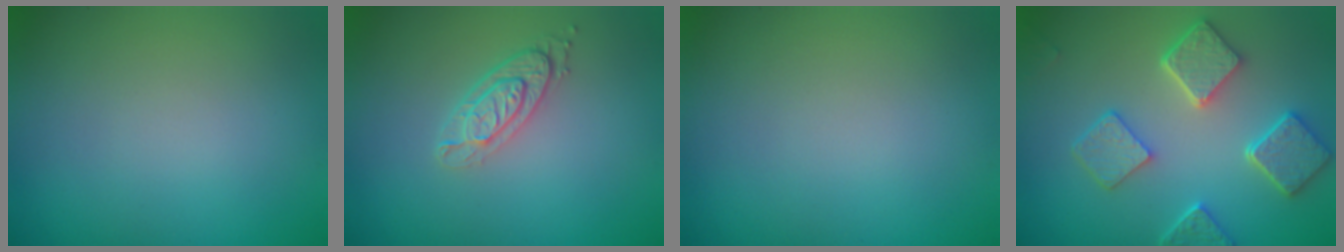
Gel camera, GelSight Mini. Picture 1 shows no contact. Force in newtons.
{"total": 2.8, "press": 2.2, "slide": 1.7}
{"total": 0.0}
{"total": 5.4, "press": 4.5, "slide": 2.9}